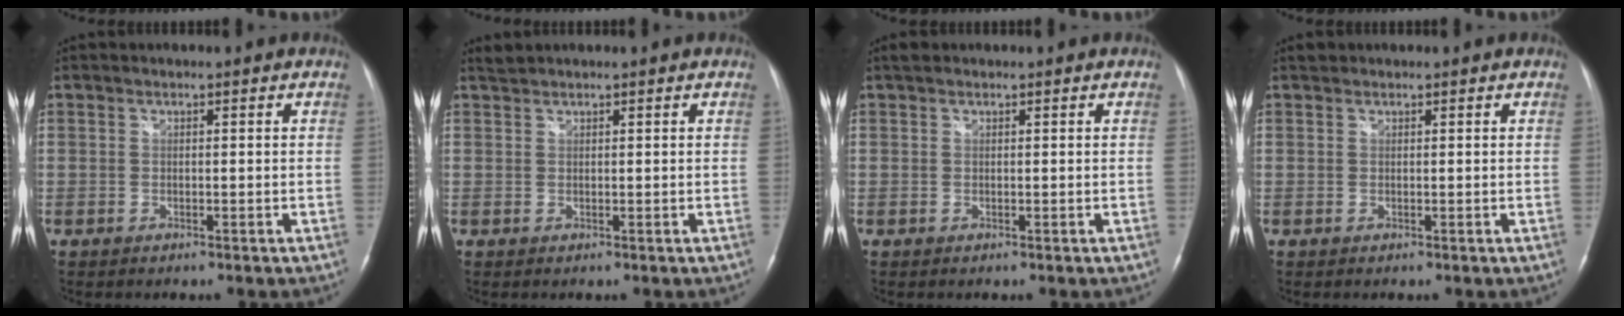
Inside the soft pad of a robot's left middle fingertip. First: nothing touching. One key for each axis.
{"total": 1.0, "fx": 1.0, "fy": -0.1, "fz": -0.1, "tx": -0.005, "ty": 0.010, "tz": 0.024}
{"total": 1.0, "fx": 0.8, "fy": 0.5, "fz": 0.3, "tx": -0.009, "ty": 0.013, "tz": 0.014}
{"total": 0.7, "fx": 0.6, "fy": 0.3, "fz": 0.0, "tx": -0.004, "ty": 0.009, "tz": 0.009}